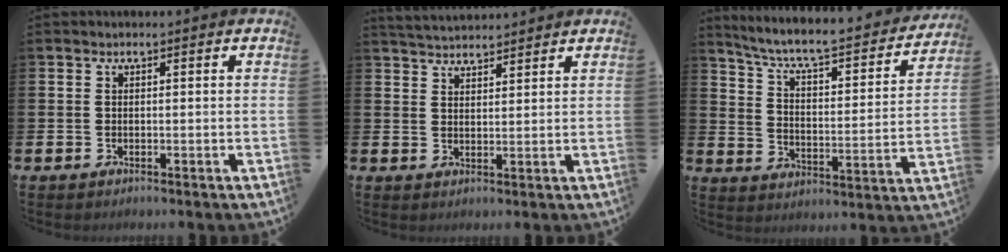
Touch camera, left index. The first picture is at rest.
{"total": 3.4, "force": [3.4, 0.3, 0.1], "torque": [-0.011, -0.017, 0.064]}
{"total": 6.8, "force": [6.0, 1.1, 3.0], "torque": [-0.083, -0.048, 0.095]}